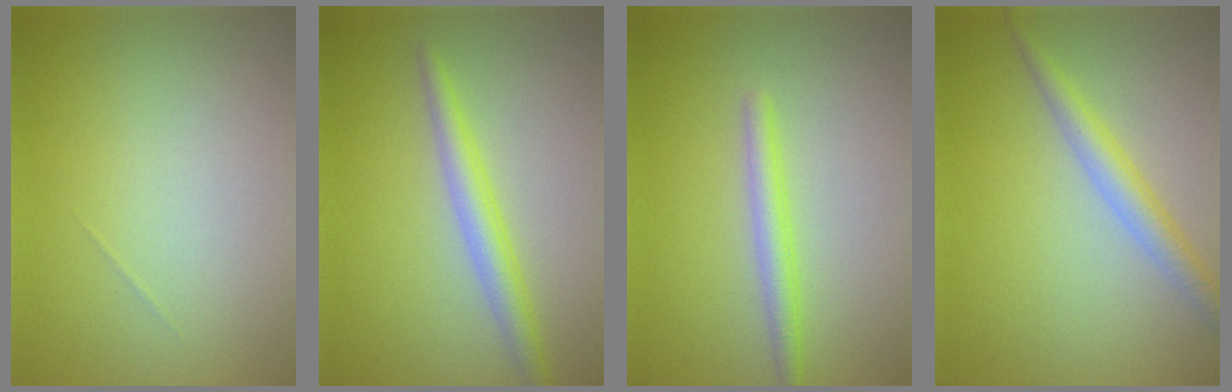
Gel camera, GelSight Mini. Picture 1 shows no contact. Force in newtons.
{"total": 2.7, "press": 2.7, "slide": 0.1}
{"total": 2.1, "press": 2.1, "slide": 0.2}
{"total": 2.7, "press": 2.7, "slide": 0.2}